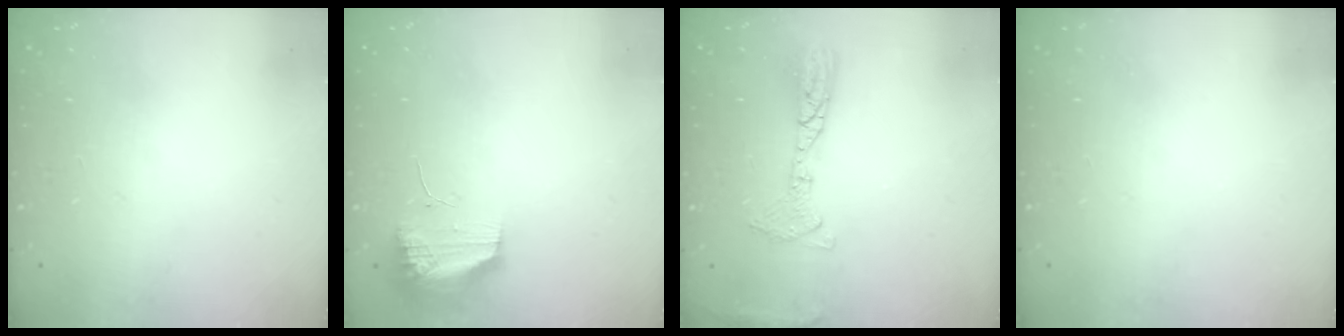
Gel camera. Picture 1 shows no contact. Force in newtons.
{"total": 9.7, "press": 9.7, "slide": 0.9}
{"total": 10.6, "press": 10.4, "slide": 2.2}
{"total": 0.0}